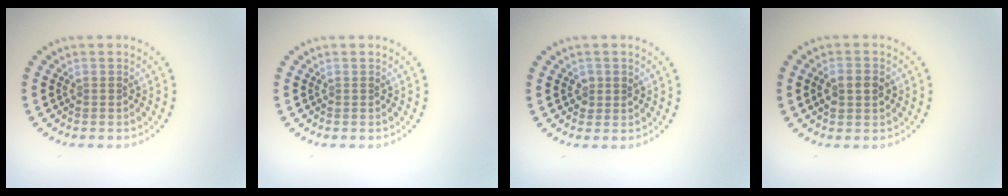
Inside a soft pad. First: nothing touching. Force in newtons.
{"total": 0.0}
{"total": 1.2, "press": 1.2, "slide": 0.3}
{"total": 3.1, "press": 3.1, "slide": 0.4}